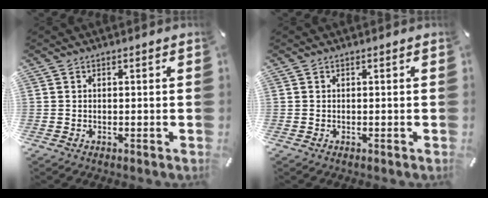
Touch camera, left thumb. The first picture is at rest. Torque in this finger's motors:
{"motor_torque": [-0.27, -0.20, -0.02, 0.02, 0.00]}